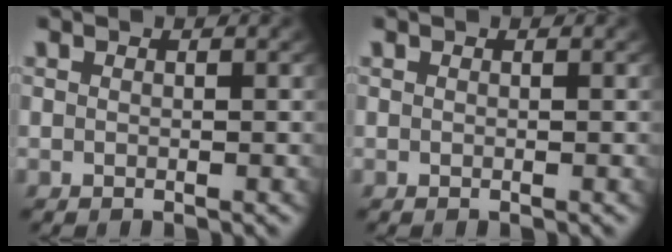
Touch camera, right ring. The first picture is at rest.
{"total": 0.0}